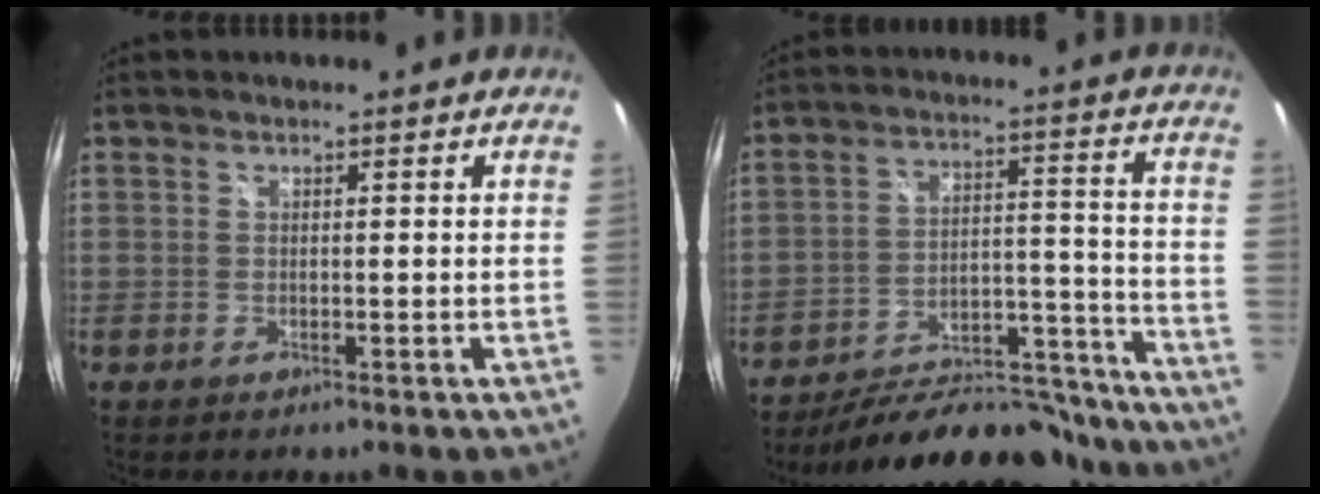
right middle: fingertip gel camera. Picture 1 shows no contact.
{"total": 20.9, "force": [-19.1, 5.9, 6.0], "torque": [-0.086, 0.034, -0.250]}